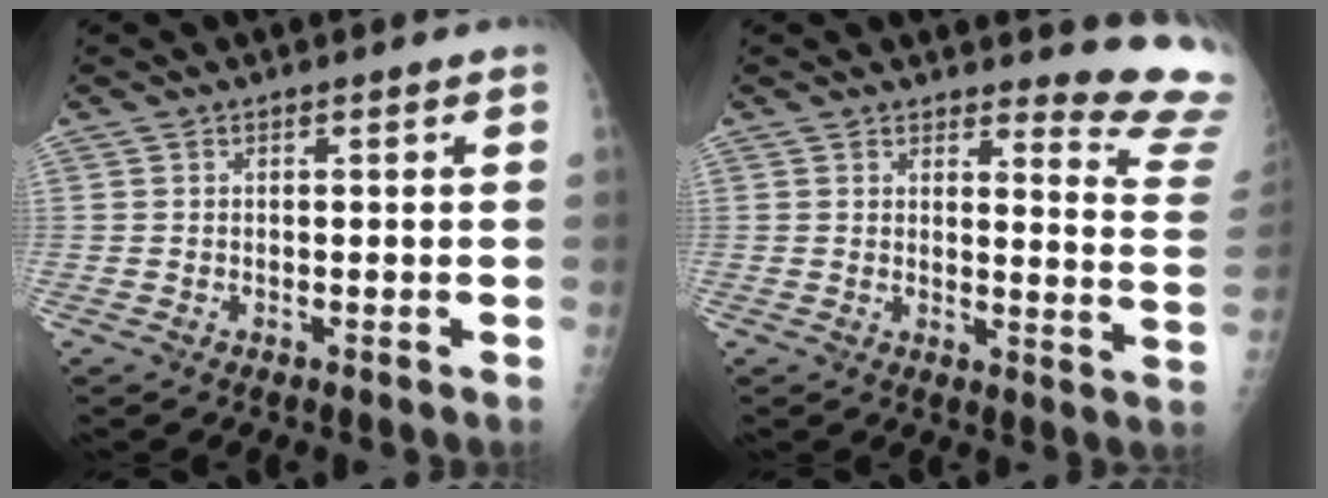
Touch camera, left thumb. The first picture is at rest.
{"total": 11.6, "force": [11.5, 1.0, 1.2], "torque": [0.018, -0.156, 0.102]}